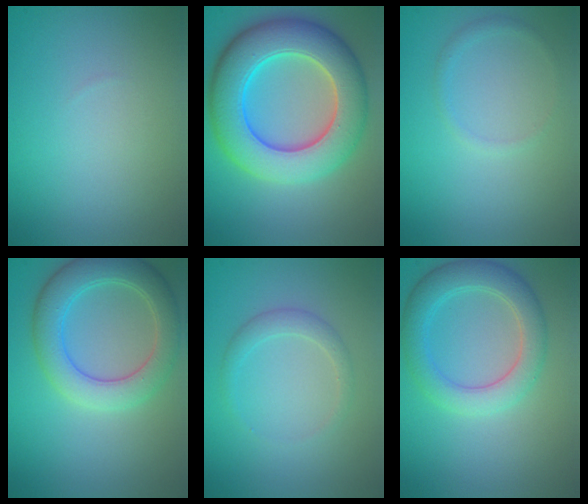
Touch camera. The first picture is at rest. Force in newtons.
{"total": 10.4, "press": 10.4, "slide": 0.1}
{"total": 0.9, "press": 0.9, "slide": 0.1}
{"total": 5.5, "press": 5.4, "slide": 0.3}
{"total": 1.6, "press": 1.6, "slide": 0.1}
{"total": 4.6, "press": 4.6, "slide": 0.4}